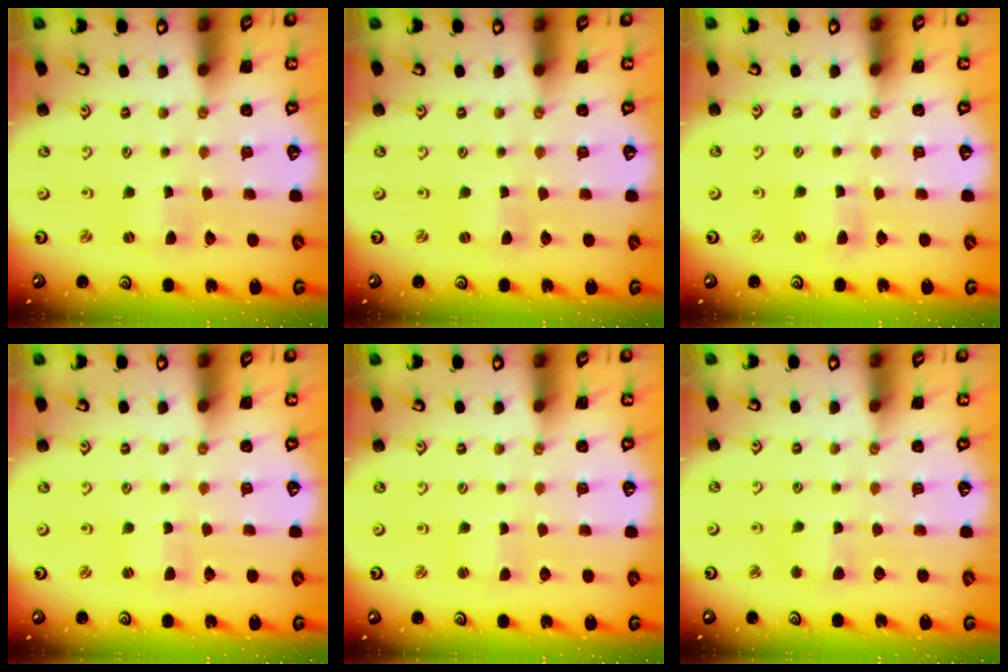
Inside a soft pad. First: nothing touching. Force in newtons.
{"total": 0.0}
{"total": 1.6, "press": 1.6, "slide": 0.3}
{"total": 1.1, "press": 1.1, "slide": 0.2}
{"total": 1.3, "press": 1.2, "slide": 0.1}
{"total": 3.5, "press": 3.5, "slide": 0.5}